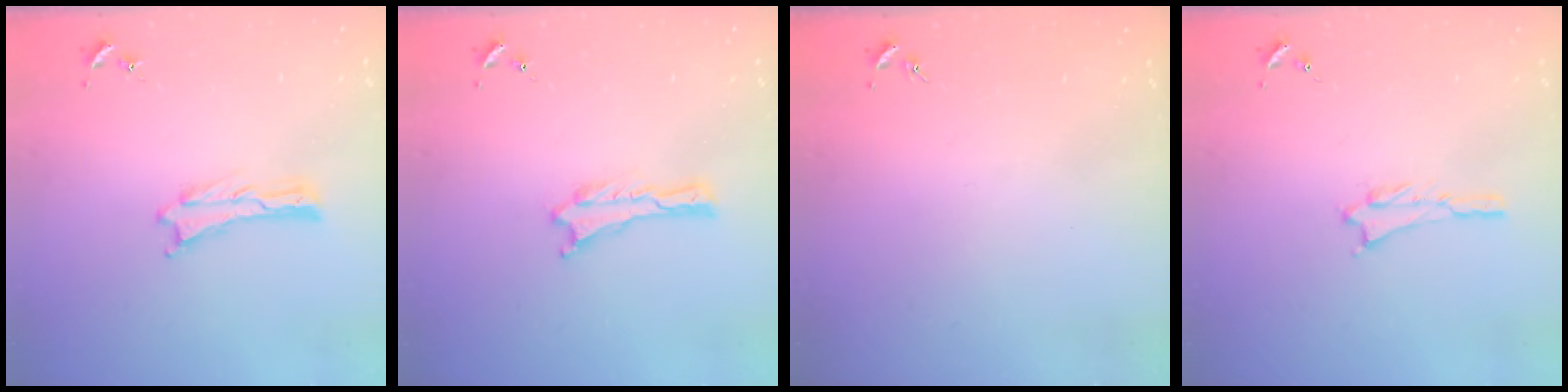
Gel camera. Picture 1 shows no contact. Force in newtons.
{"total": 0.0}
{"total": 0.0}
{"total": 0.8, "press": 0.8, "slide": 0.2}